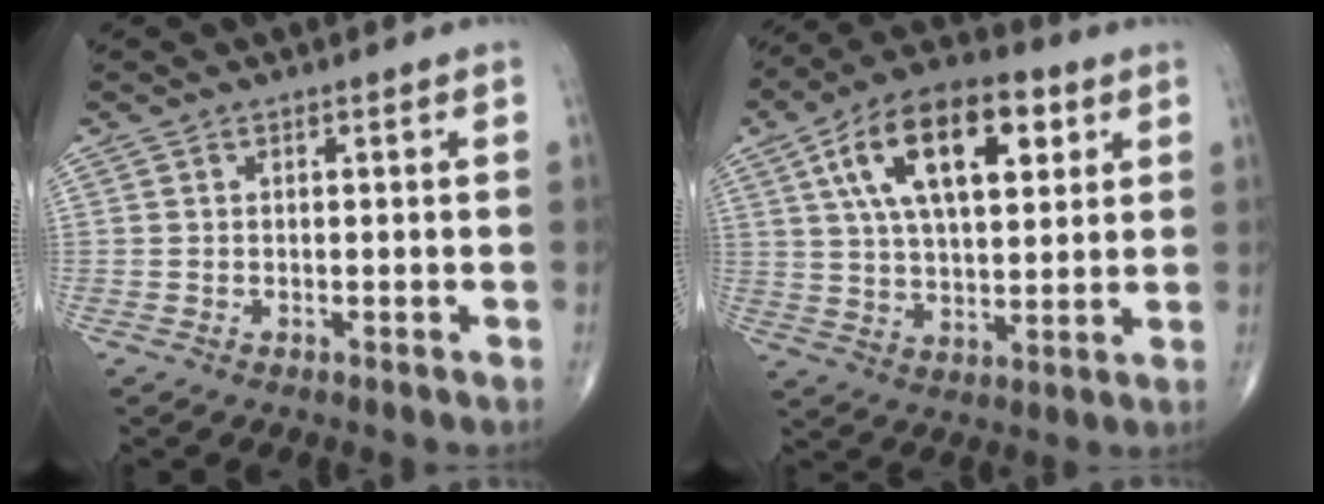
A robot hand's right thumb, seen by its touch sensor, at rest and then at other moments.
{"total": 19.2, "force": [7.0, 9.4, 15.3], "torque": [-0.236, -0.001, 0.114]}